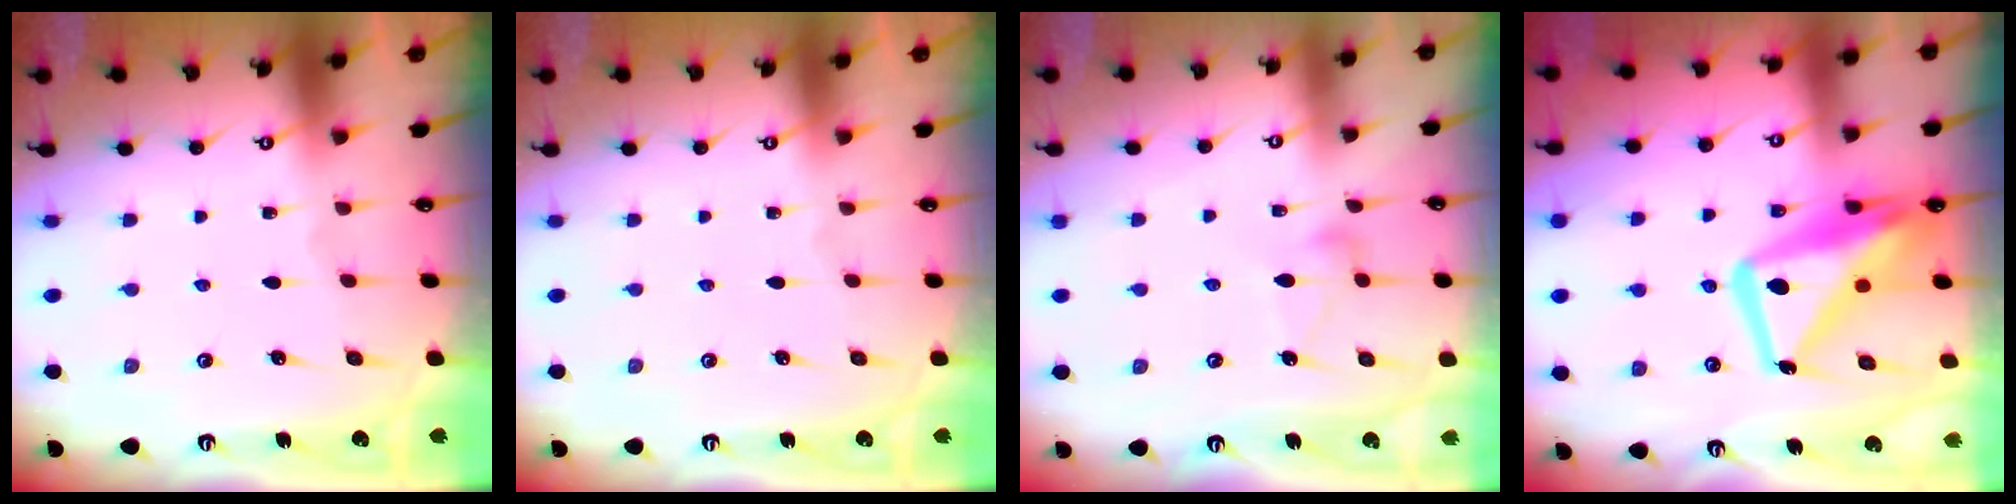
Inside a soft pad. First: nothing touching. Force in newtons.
{"total": 0.0}
{"total": 10.1, "press": 10.1, "slide": 0.5}
{"total": 16.8, "press": 16.8, "slide": 1.5}